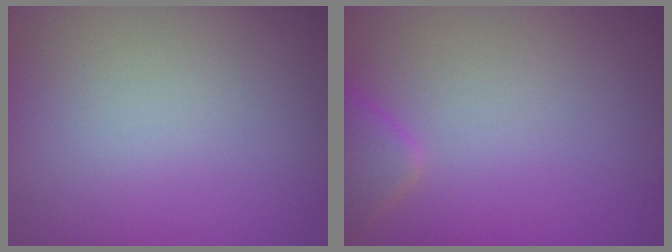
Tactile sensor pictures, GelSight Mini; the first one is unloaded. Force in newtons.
{"total": 2.3, "press": 2.2, "slide": 0.2}